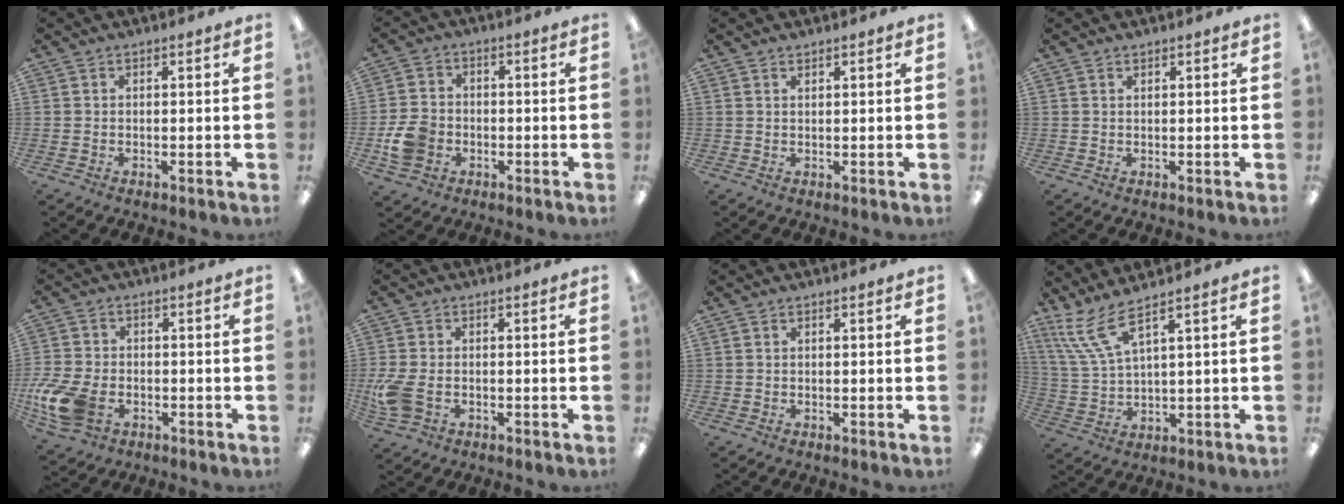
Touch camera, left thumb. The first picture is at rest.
{"total": 7.6, "force": [-2.4, 6.2, 3.7], "torque": [-0.078, 0.013, -0.044]}
{"total": 0.8, "force": [0.8, 0.2, 0.2], "torque": [-0.004, 0.000, 0.015]}
{"total": 0.5, "force": [0.5, 0.1, 0.1], "torque": [-0.003, 0.000, 0.010]}
{"total": 11.1, "force": [-4.1, 7.4, 7.3], "torque": [-0.165, 0.010, -0.072]}
{"total": 6.8, "force": [-1.7, 4.6, 4.8], "torque": [-0.122, -0.003, -0.033]}
{"total": 0.0}
{"total": 9.7, "force": [6.3, 2.6, 6.9], "torque": [-0.153, -0.022, 0.118]}